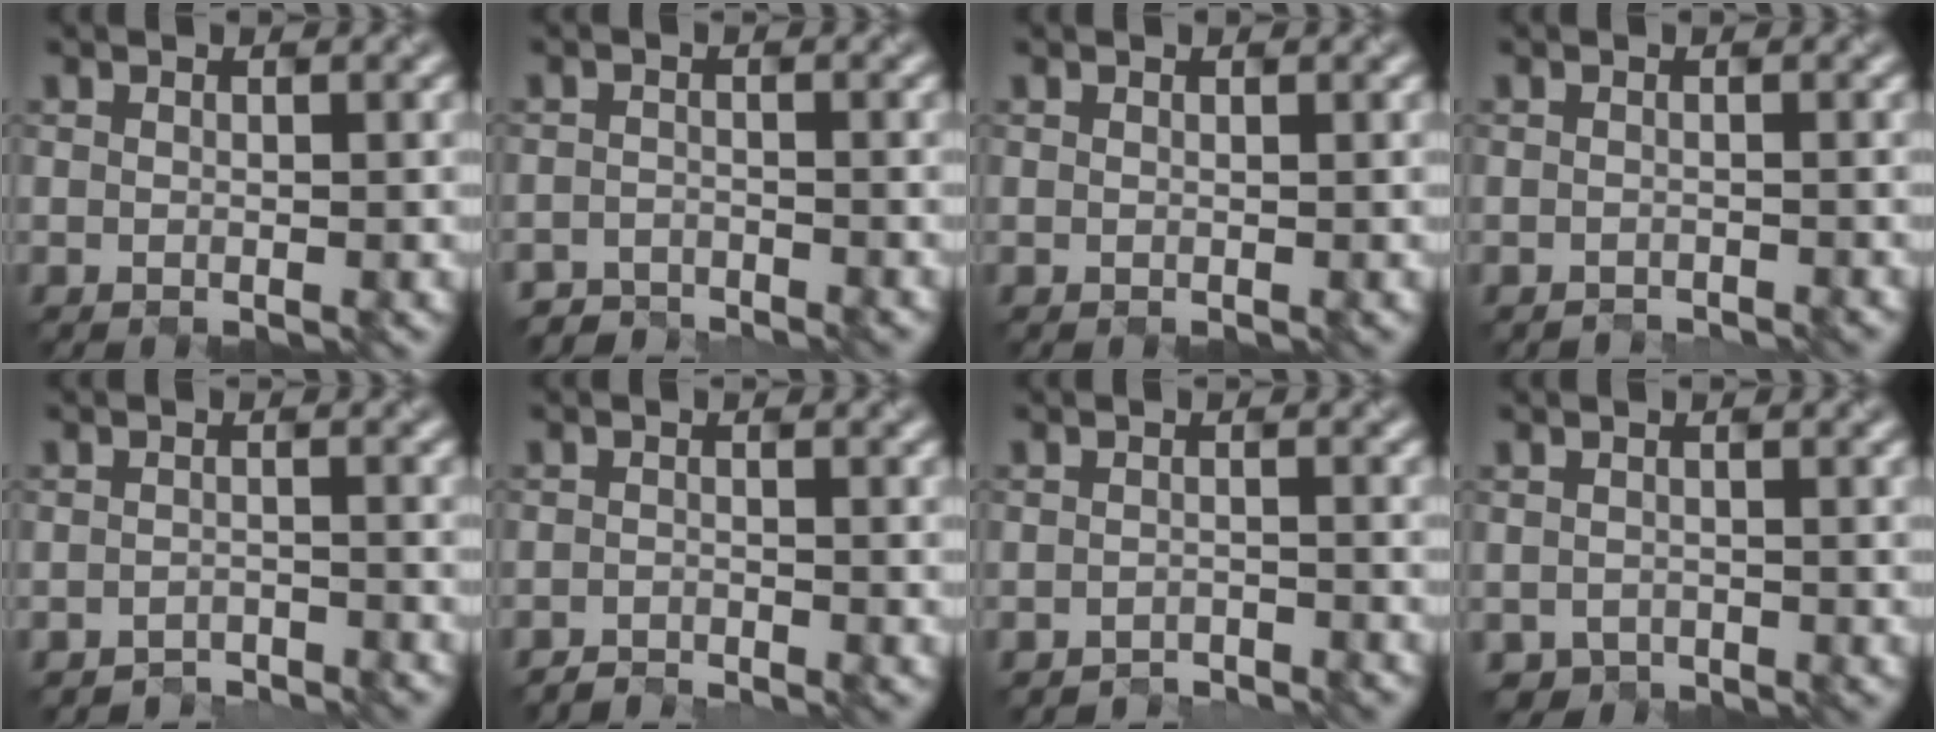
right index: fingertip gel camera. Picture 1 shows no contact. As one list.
[{"total": 2.4, "force": [-2.1, -0.2, -1.1], "torque": [0.021, -0.002, -0.038]}, {"total": 0.0}, {"total": 0.6, "force": [-0.6, -0.1, -0.3], "torque": [0.007, -0.008, -0.023]}, {"total": 2.4, "force": [-2.3, -0.2, -0.8], "torque": [0.017, -0.005, -0.039]}, {"total": 1.2, "force": [-1.2, -0.1, -0.4], "torque": [0.014, -0.006, -0.029]}, {"total": 2.1, "force": [-2.0, -0.2, -0.7], "torque": [0.016, -0.007, -0.037]}, {"total": 0.8, "force": [-0.5, 0.4, -0.6], "torque": [0.005, -0.007, -0.005]}]